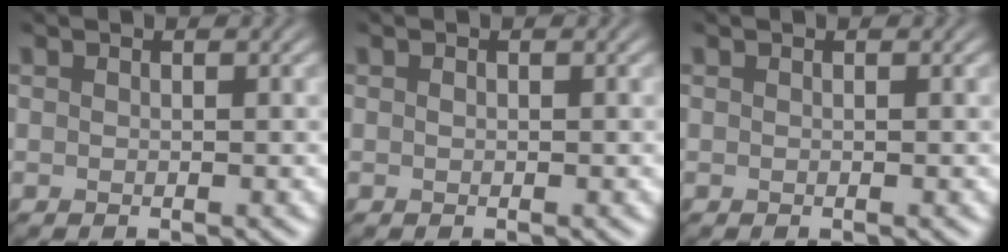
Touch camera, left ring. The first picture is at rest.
{"total": 0.0}
{"total": 0.0}